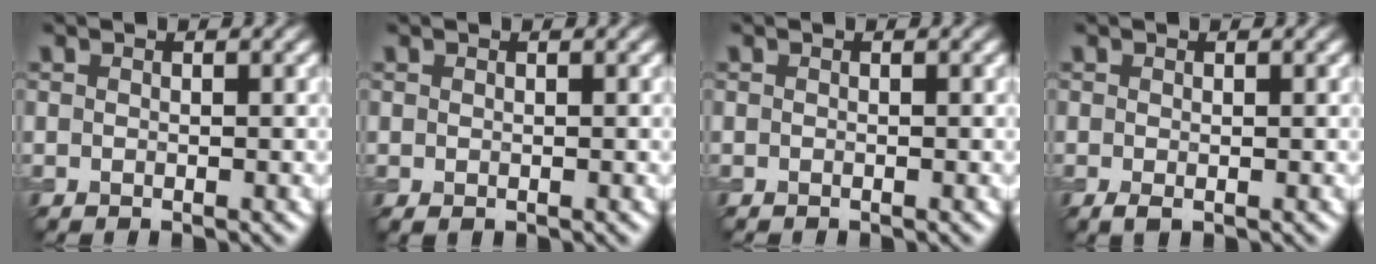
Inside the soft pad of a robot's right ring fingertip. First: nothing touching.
{"total": 0.0}
{"total": 0.0}
{"total": 0.7, "force": [-0.2, 0.2, 0.6], "torque": [-0.013, -0.005, -0.003]}